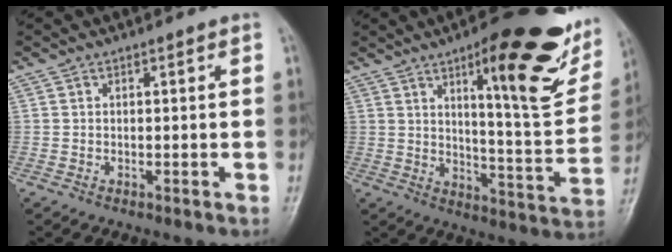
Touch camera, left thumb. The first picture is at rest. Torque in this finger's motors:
{"motor_torque": [0.66, 0.57, 1.37, -1.41, 0.30]}